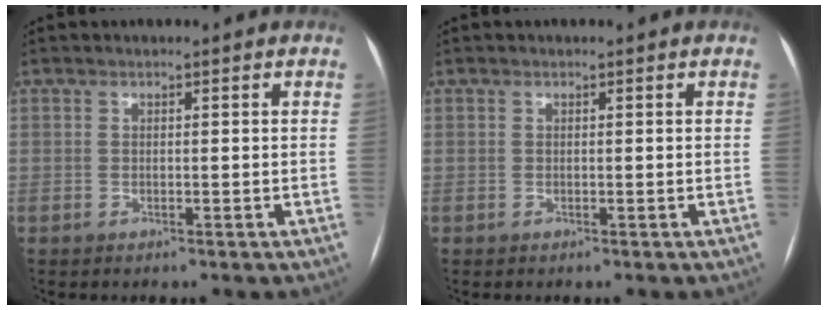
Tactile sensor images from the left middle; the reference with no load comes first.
{"total": 0.0}